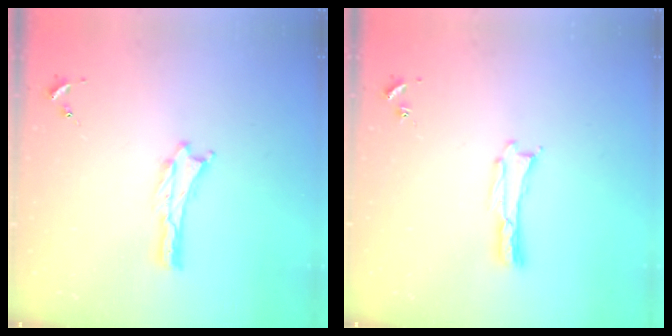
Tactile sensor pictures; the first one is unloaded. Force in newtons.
{"total": 0.0}